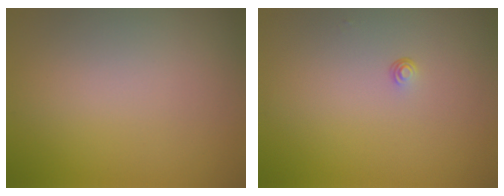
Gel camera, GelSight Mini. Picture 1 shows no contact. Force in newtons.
{"total": 0.6, "press": 0.3, "slide": 0.5}